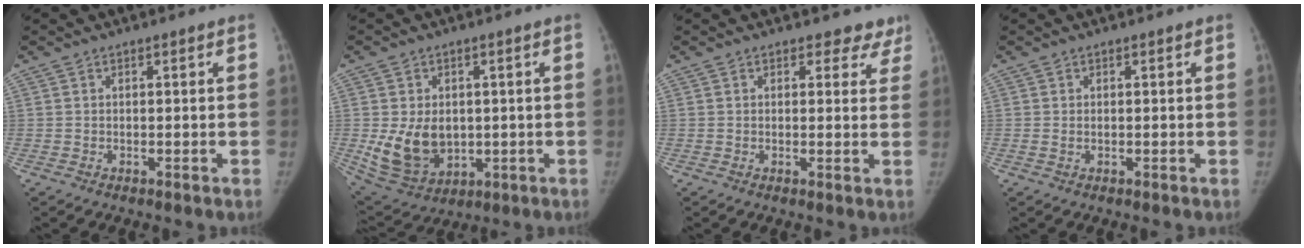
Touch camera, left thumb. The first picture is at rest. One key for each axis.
{"total": 11.6, "fx": -0.4, "fy": 8.5, "fz": 7.8, "tx": -0.117, "ty": -0.013, "tz": 0.017}
{"total": 4.5, "fx": 3.8, "fy": 2.5, "fz": 0.2, "tx": 0.041, "ty": -0.019, "tz": 0.022}
{"total": 0.7, "fx": 0.0, "fy": 0.4, "fz": 0.5, "tx": -0.015, "ty": 0.004, "tz": 0.001}